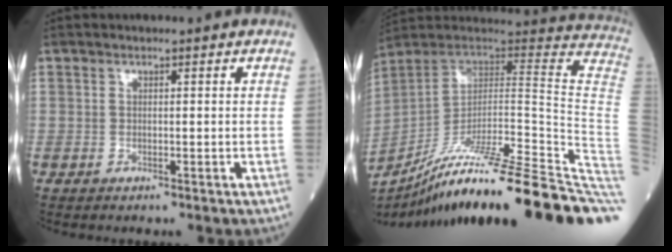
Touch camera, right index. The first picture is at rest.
{"total": 34.5, "force": [-24.1, -1.0, 24.6], "torque": [-0.201, -0.035, -0.355]}